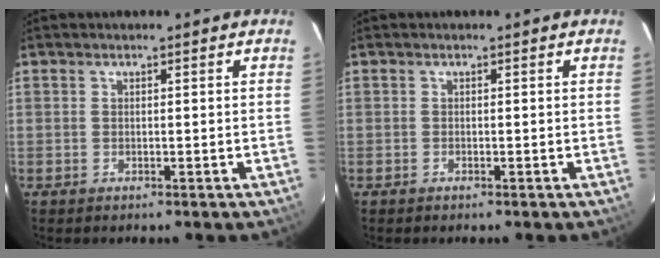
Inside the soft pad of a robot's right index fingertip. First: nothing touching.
{"total": 0.0}